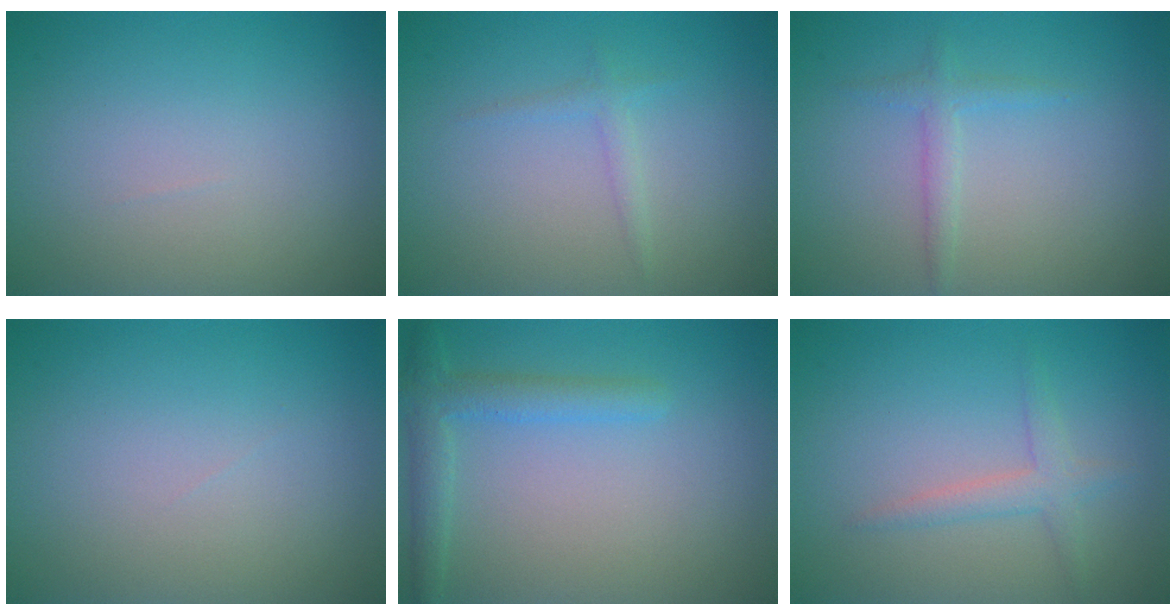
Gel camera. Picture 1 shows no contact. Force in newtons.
{"total": 1.1, "press": 1.1, "slide": 0.1}
{"total": 1.5, "press": 1.5, "slide": 0.0}
{"total": 0.0}
{"total": 2.8, "press": 2.8, "slide": 0.2}
{"total": 2.0, "press": 2.0, "slide": 0.1}